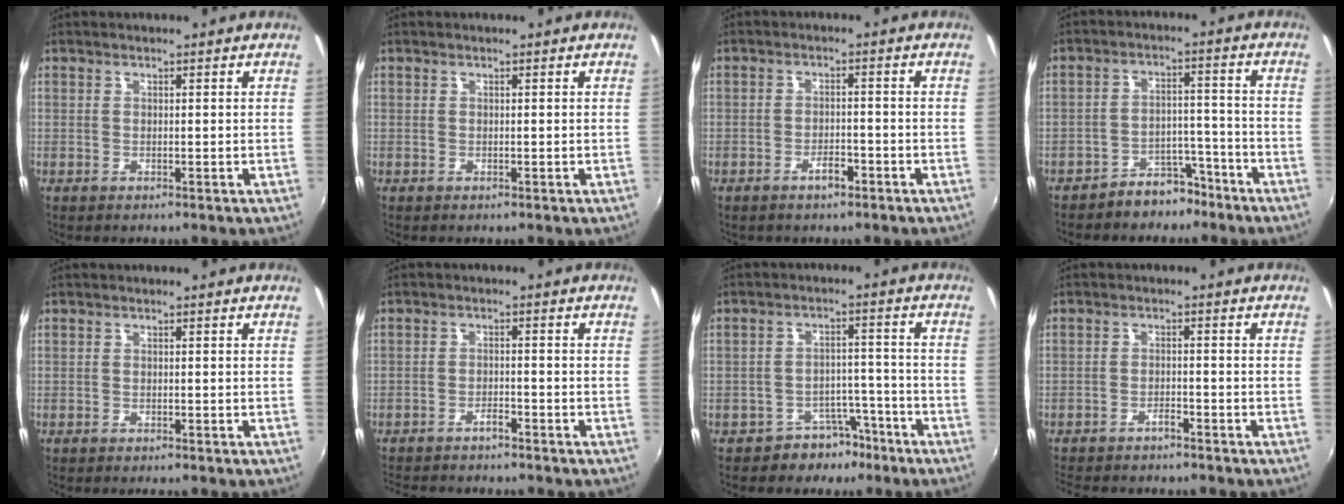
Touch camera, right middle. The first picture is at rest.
{"total": 0.0}
{"total": 2.3, "force": [-1.5, 1.1, 1.4], "torque": [-0.029, 0.004, -0.021]}
{"total": 6.3, "force": [-5.0, 3.4, 1.8], "torque": [-0.035, 0.031, -0.067]}
{"total": 1.9, "force": [-1.8, 0.4, 0.7], "torque": [-0.020, -0.013, -0.028]}
{"total": 6.8, "force": [-6.2, 1.2, 2.5], "torque": [-0.065, -0.005, -0.097]}
{"total": 5.9, "force": [-4.4, 3.7, 1.1], "torque": [-0.014, 0.031, -0.062]}
{"total": 7.0, "force": [-6.3, 1.5, 2.6], "torque": [-0.070, -0.008, -0.098]}